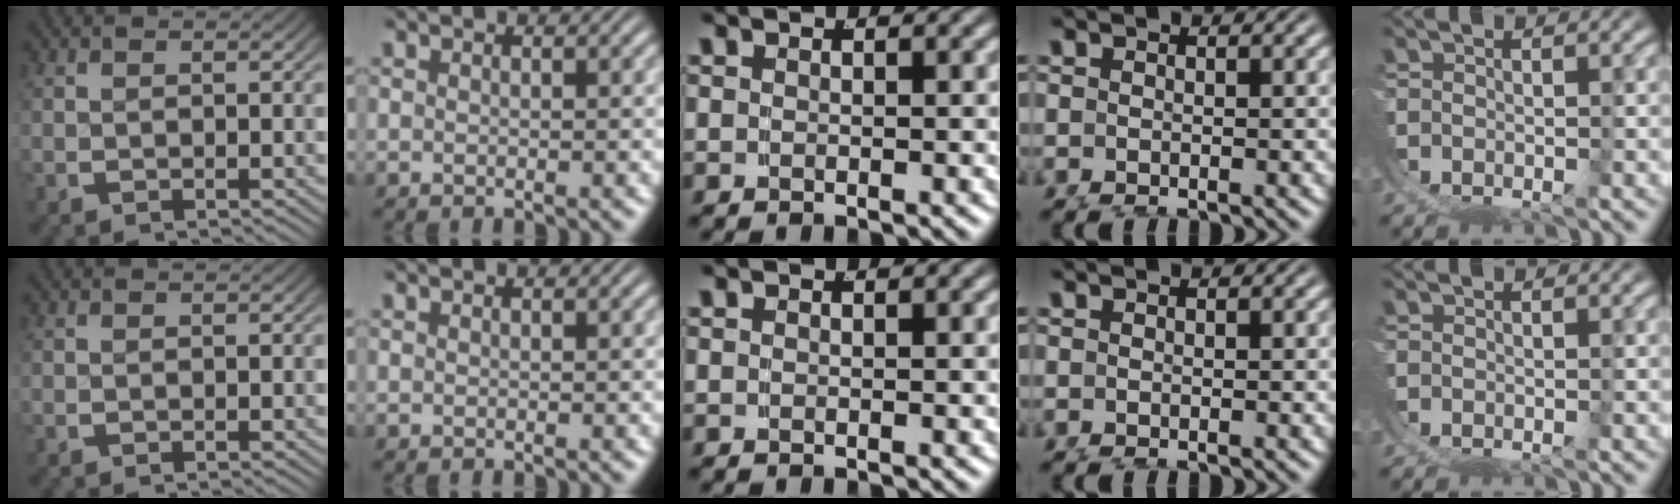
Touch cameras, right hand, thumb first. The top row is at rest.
{}